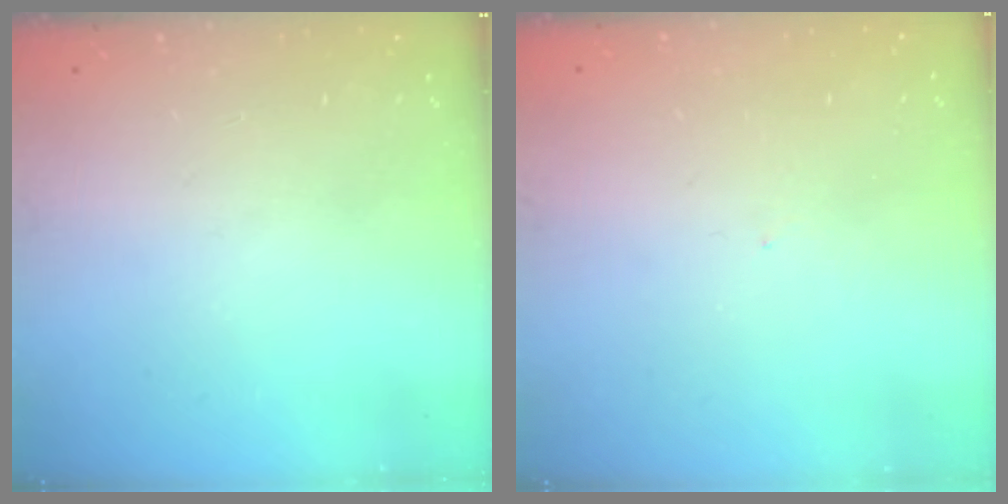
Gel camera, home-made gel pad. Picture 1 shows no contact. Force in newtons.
{"total": 2.0, "press": 2.0, "slide": 0.3}